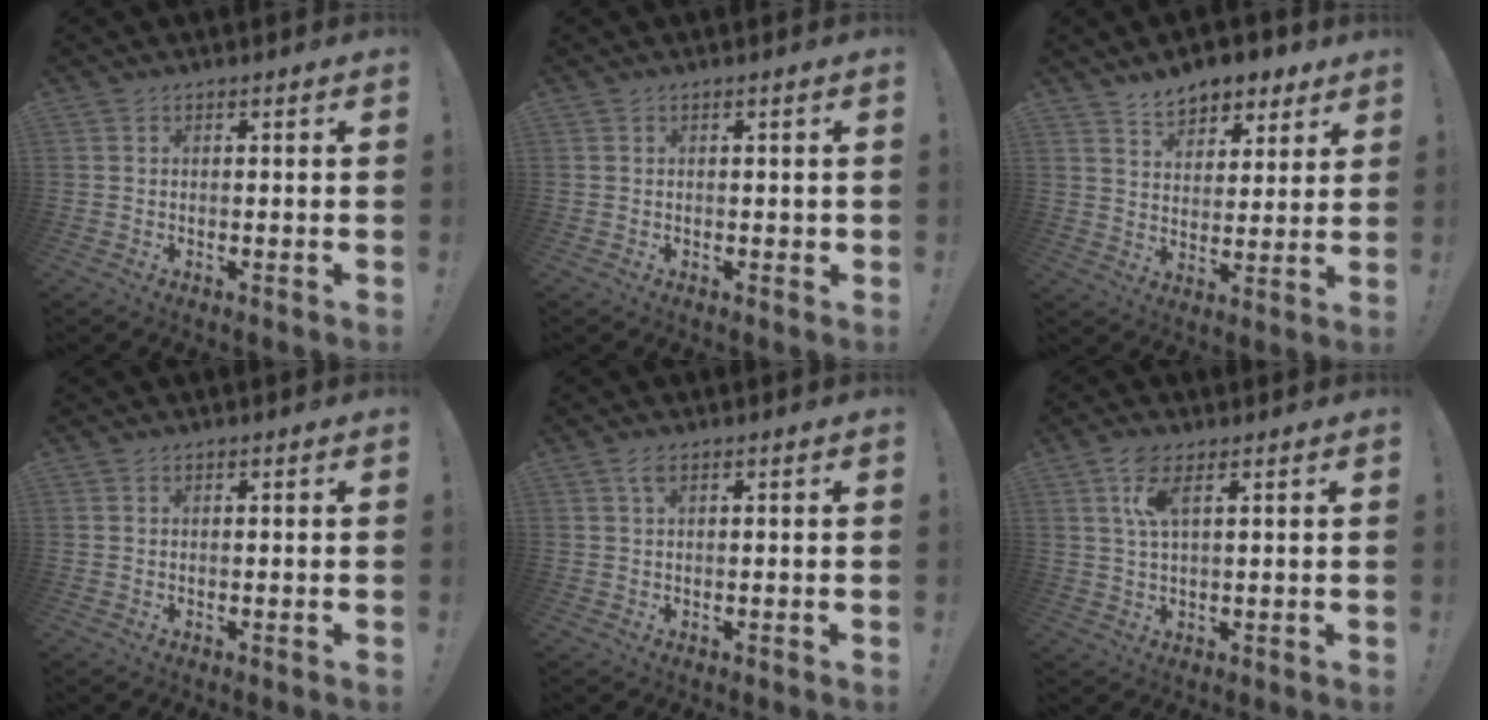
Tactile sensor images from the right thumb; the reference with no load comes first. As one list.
[{"total": 0.8, "force": [0.3, 0.6, 0.4], "torque": [0.000, 0.000, 0.004]}, {"total": 9.1, "force": [7.0, 5.0, 3.2], "torque": [-0.047, -0.044, 0.131]}, {"total": 0.0}, {"total": 2.0, "force": [0.9, 0.7, 1.6], "torque": [-0.032, 0.001, 0.015]}, {"total": 6.5, "force": [2.9, 2.1, 5.5], "torque": [-0.103, 0.000, 0.051]}]